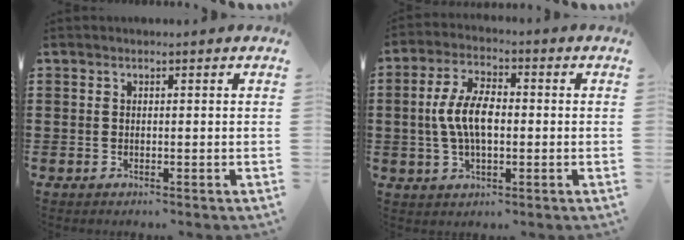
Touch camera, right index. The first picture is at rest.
{"total": 7.7, "force": [-0.3, 3.7, 6.7], "torque": [-0.150, 0.001, -0.013]}